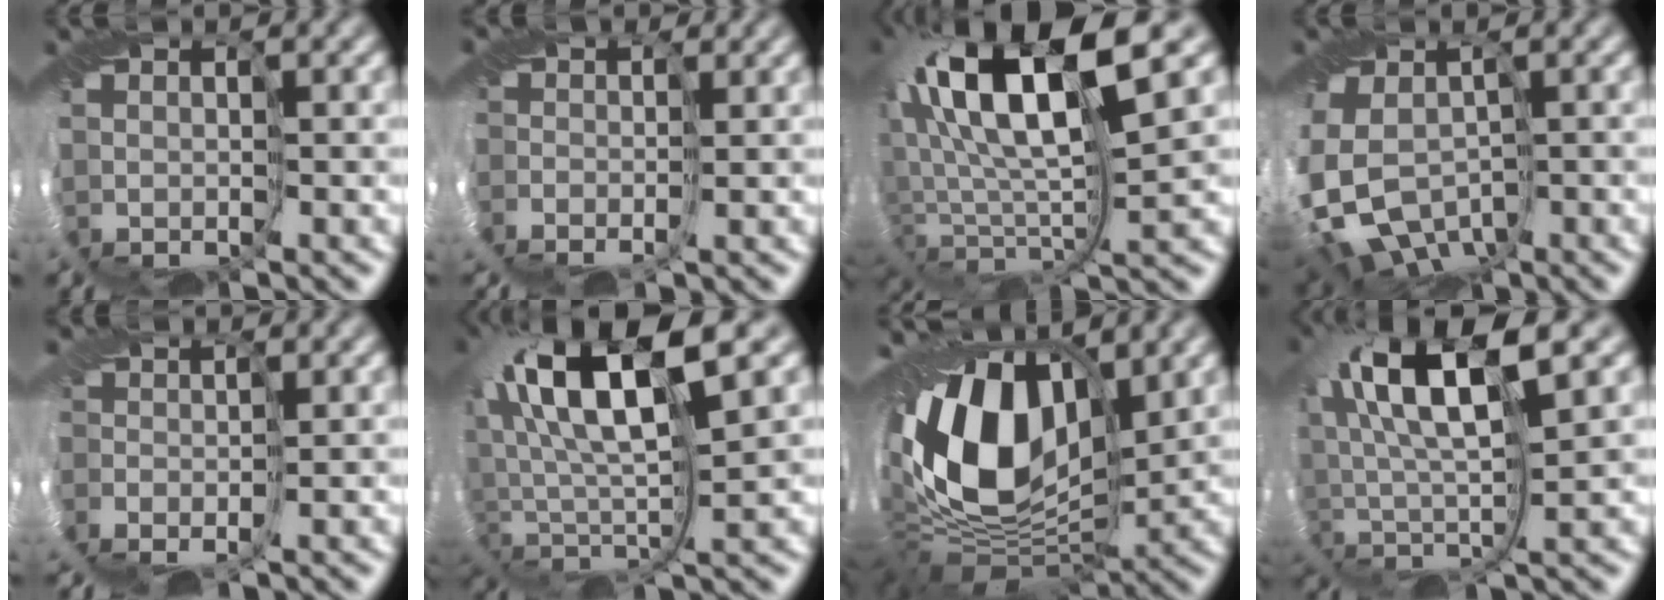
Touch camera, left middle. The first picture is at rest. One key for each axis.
{"total": 2.6, "fx": -0.2, "fy": 2.4, "fz": 1.1, "tx": -0.019, "ty": 0.007, "tz": -0.008}
{"total": 14.4, "fx": 5.7, "fy": 5.1, "fz": 12.2, "tx": -0.249, "ty": 0.021, "tz": 0.101}
{"total": 10.4, "fx": -3.5, "fy": 8.2, "fz": 5.3, "tx": -0.133, "ty": -0.040, "tz": -0.036}
{"total": 2.7, "fx": -1.7, "fy": 1.7, "fz": 1.1, "tx": -0.022, "ty": -0.005, "tz": -0.023}
{"total": 12.4, "fx": 5.4, "fy": 4.2, "fz": 10.3, "tx": -0.206, "ty": 0.025, "tz": 0.093}
{"total": 15.3, "fx": 2.3, "fy": 9.5, "fz": 11.8, "tx": -0.243, "ty": 0.010, "tz": 0.027}
{"total": 11.0, "fx": 4.5, "fy": 3.5, "fz": 9.4, "tx": -0.193, "ty": 0.030, "tz": 0.075}